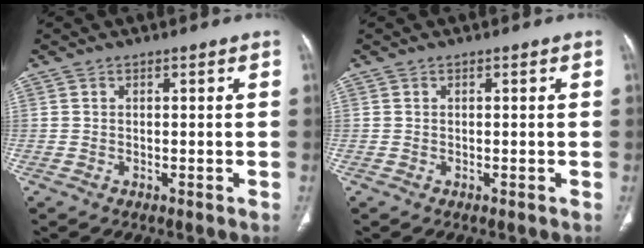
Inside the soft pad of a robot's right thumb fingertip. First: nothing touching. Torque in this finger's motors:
{"motor_torque": [0.10, 0.18, -0.08, 0.06, 0.01]}